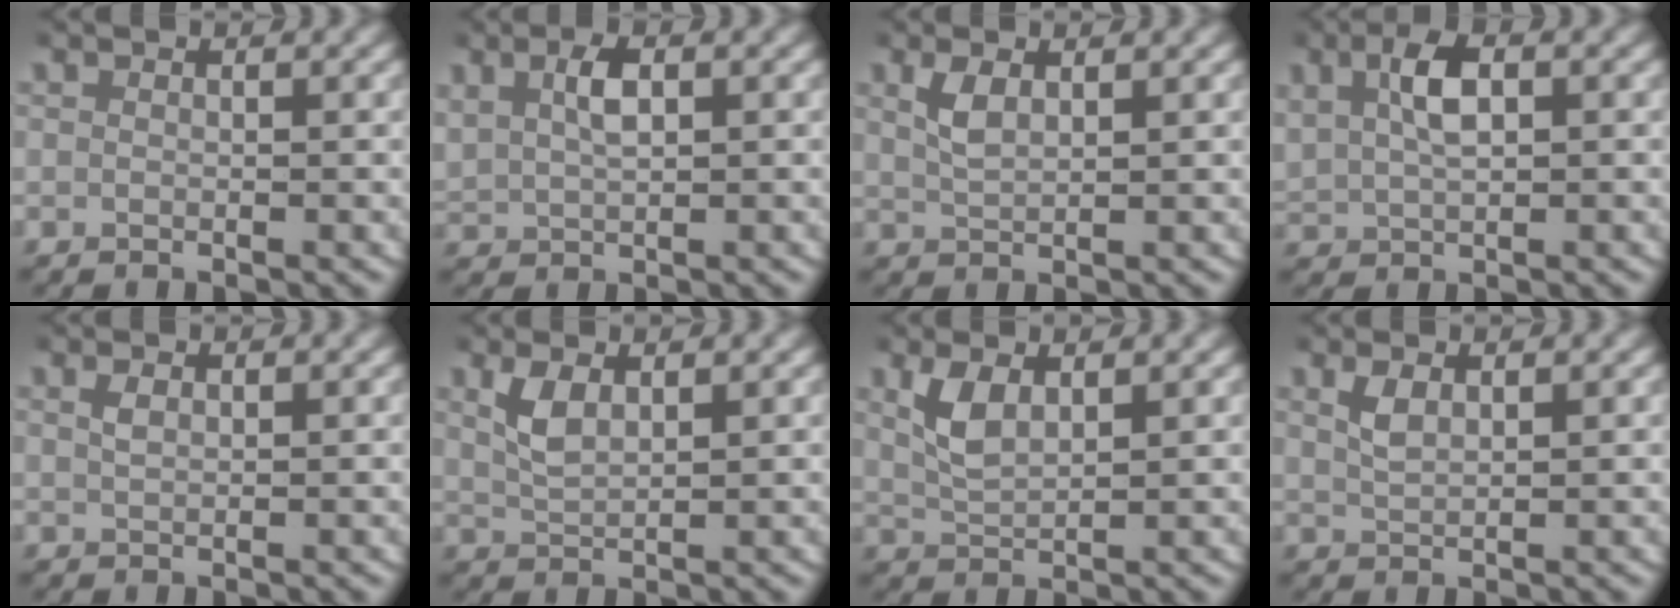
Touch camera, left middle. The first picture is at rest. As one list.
[{"total": 3.0, "force": [0.9, 2.0, 2.0], "torque": [-0.048, 0.004, 0.023]}, {"total": 1.6, "force": [0.7, 0.6, 1.3], "torque": [-0.032, -0.001, 0.019]}, {"total": 3.9, "force": [1.2, 2.4, 2.9], "torque": [-0.063, 0.008, 0.025]}, {"total": 0.7, "force": [0.4, 0.3, 0.6], "torque": [-0.014, 0.000, 0.010]}, {"total": 2.1, "force": [0.9, 0.8, 1.6], "torque": [-0.040, -0.001, 0.022]}, {"total": 2.5, "force": [1.1, 1.1, 2.0], "torque": [-0.049, -0.001, 0.025]}, {"total": 1.3, "force": [0.7, 0.5, 1.1], "torque": [-0.026, -0.001, 0.017]}]